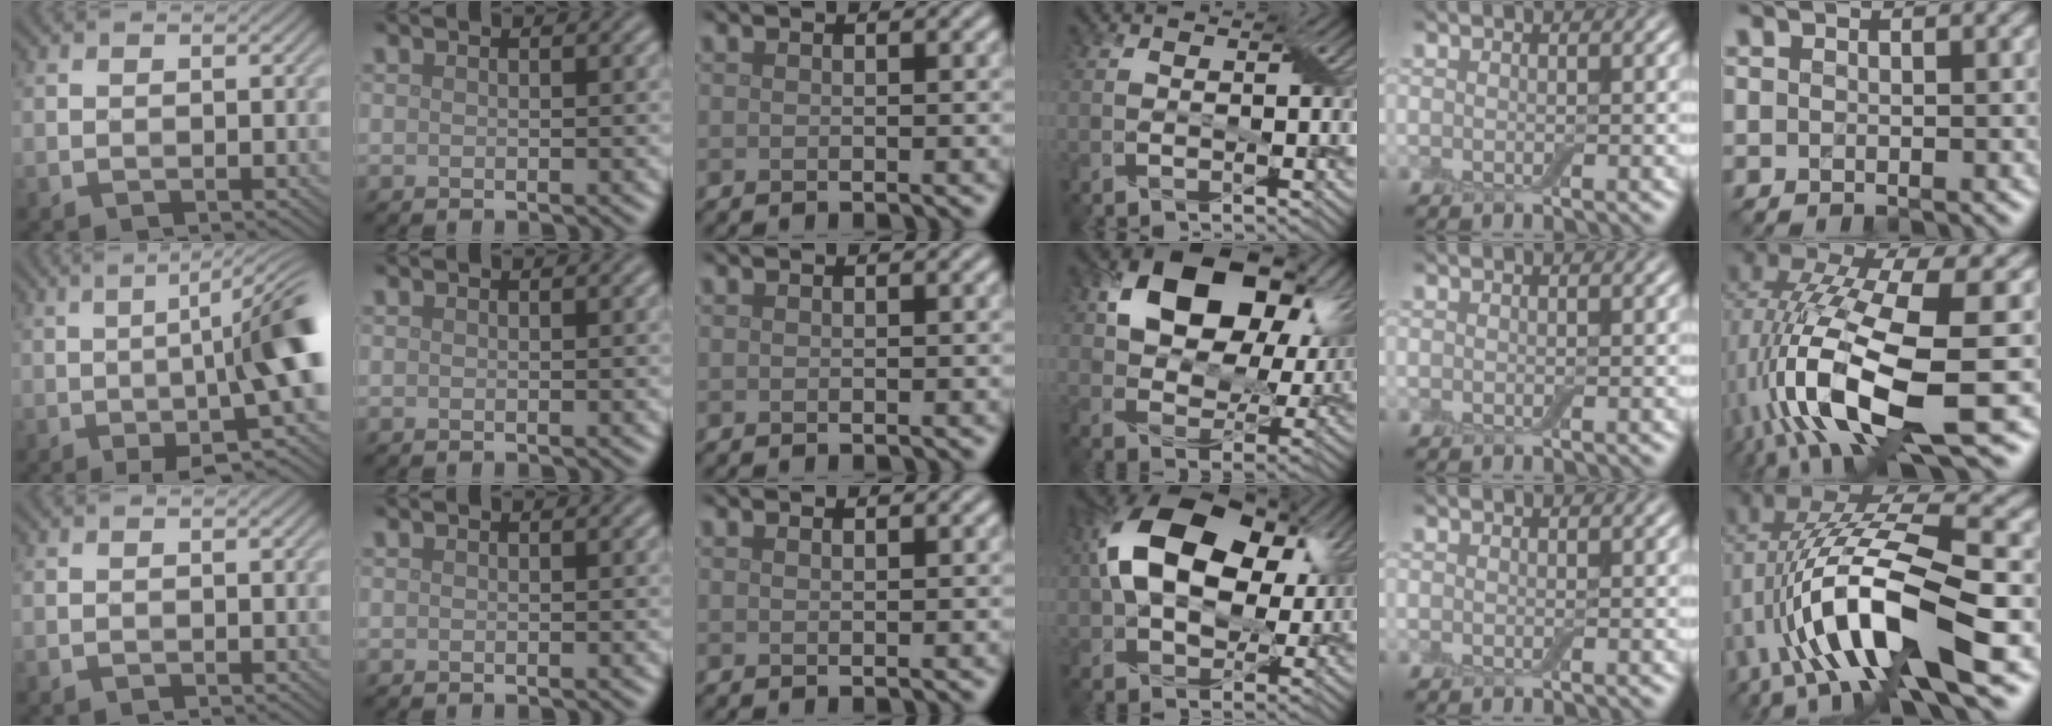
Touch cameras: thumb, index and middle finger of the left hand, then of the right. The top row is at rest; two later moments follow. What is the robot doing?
{"motion": "extract", "object": "airpods case & airpods"}